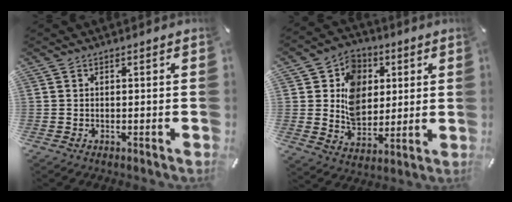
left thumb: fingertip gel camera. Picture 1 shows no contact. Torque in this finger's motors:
{"motor_torque": [1.52, 1.49, 0.73, -0.68, 0.38]}